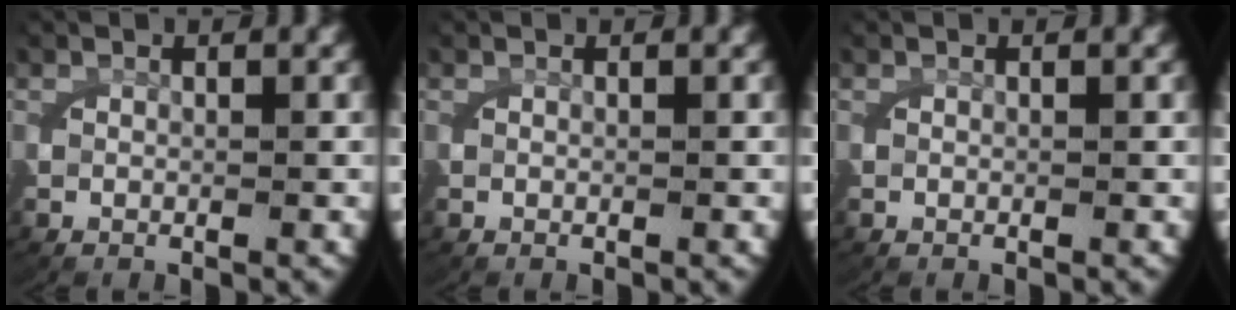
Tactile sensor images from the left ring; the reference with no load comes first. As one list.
[{"total": 0.0}, {"total": 0.0}]